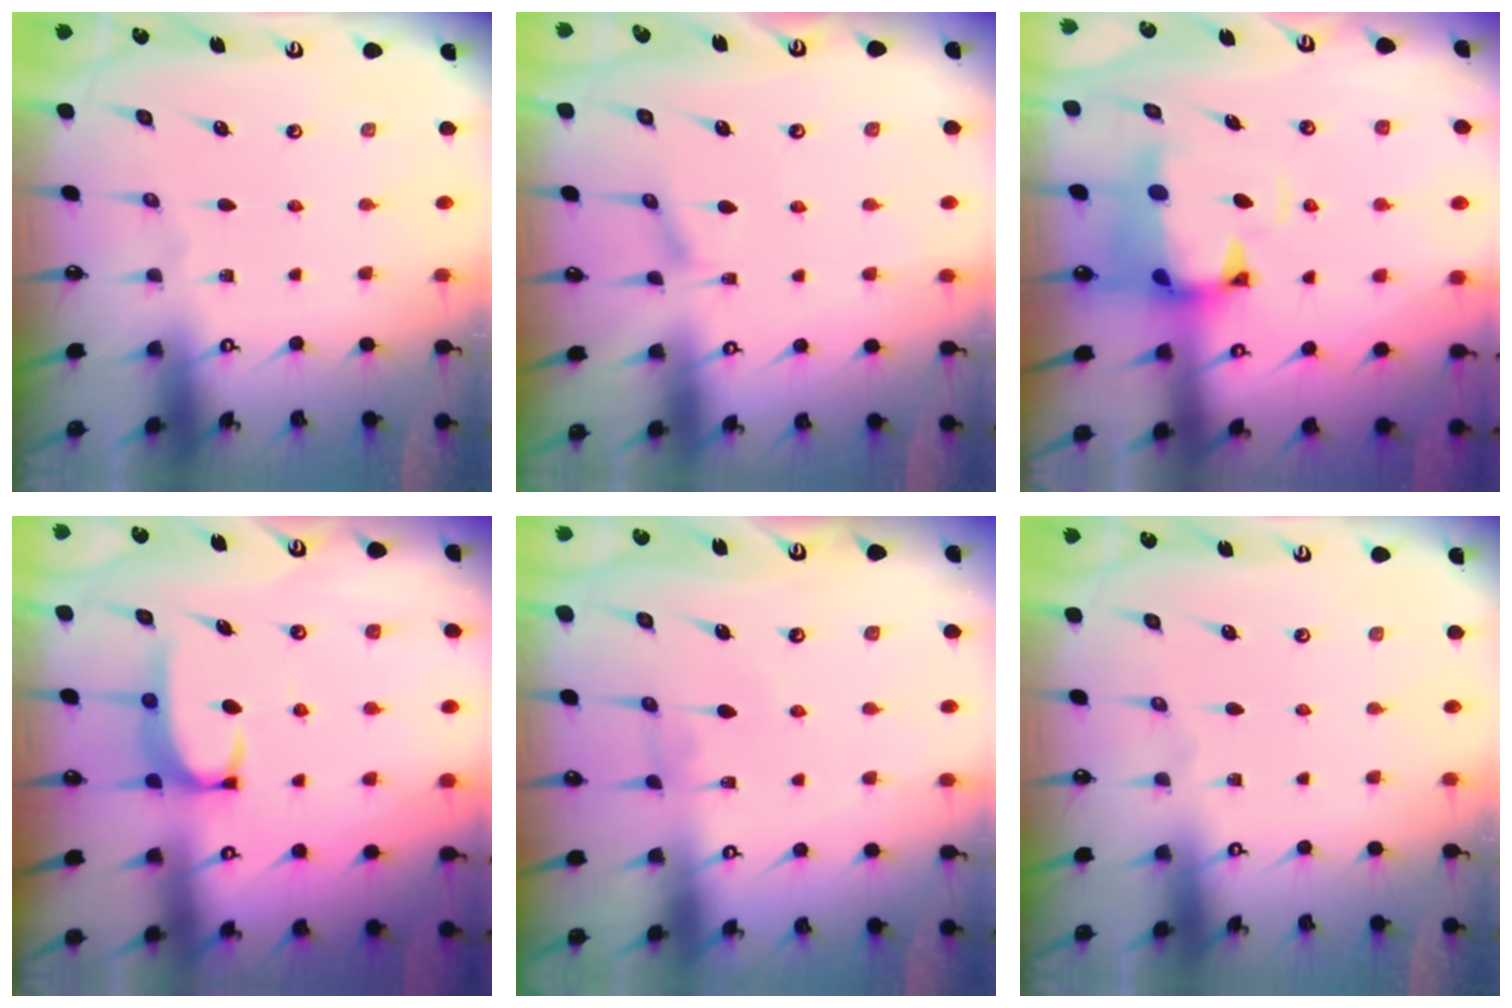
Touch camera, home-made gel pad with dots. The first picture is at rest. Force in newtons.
{"total": 1.8, "press": 1.7, "slide": 0.5}
{"total": 2.7, "press": 2.3, "slide": 1.4}
{"total": 3.0, "press": 3.0, "slide": 0.5}
{"total": 0.7, "press": 0.6, "slide": 0.3}
{"total": 0.0}